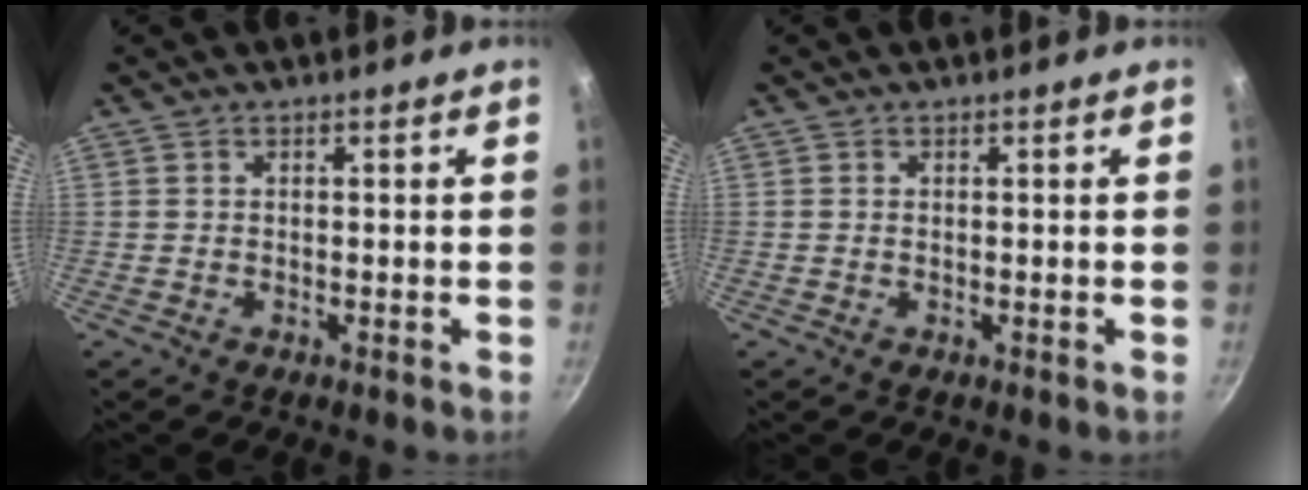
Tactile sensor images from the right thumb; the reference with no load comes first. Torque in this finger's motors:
{"motor_torque": [-0.22, 0.06, 0.15, 0.02, 0.02]}